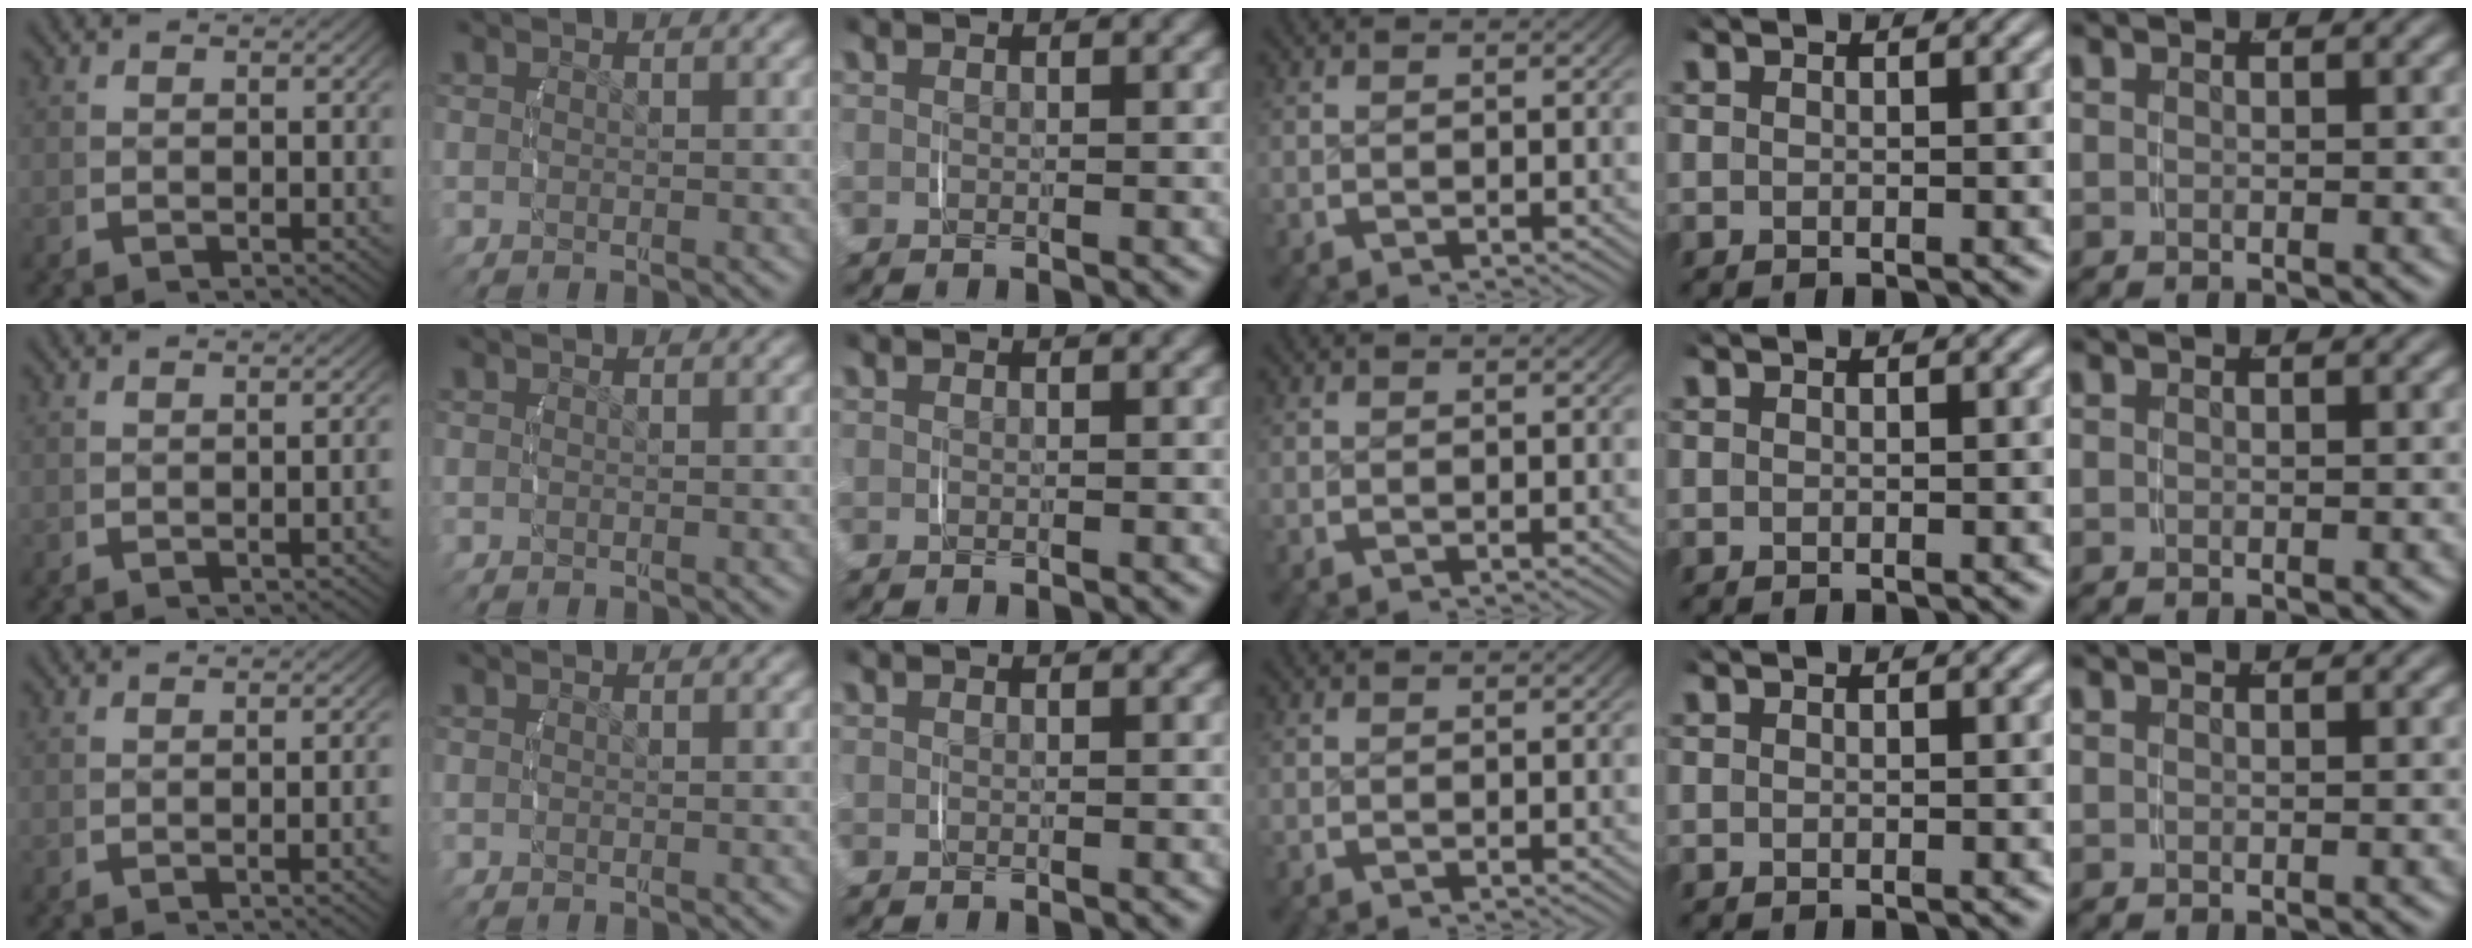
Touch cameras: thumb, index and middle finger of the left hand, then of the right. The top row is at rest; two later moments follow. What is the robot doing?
{"motion": "lift_and_place", "object": "measuring cup"}